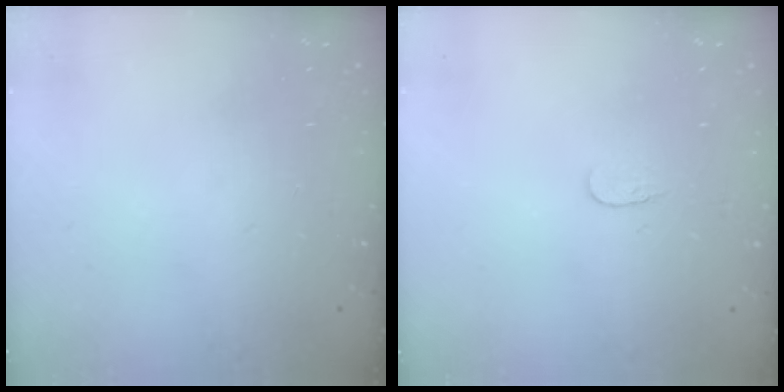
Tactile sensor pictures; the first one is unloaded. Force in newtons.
{"total": 3.8, "press": 3.7, "slide": 0.4}